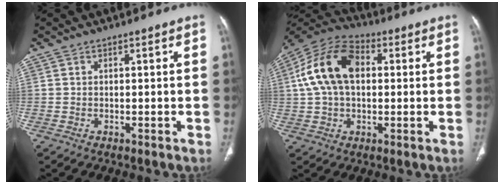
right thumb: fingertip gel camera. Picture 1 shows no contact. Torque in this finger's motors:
{"motor_torque": [0.82, 1.75, 0.66, -0.52, 0.16]}